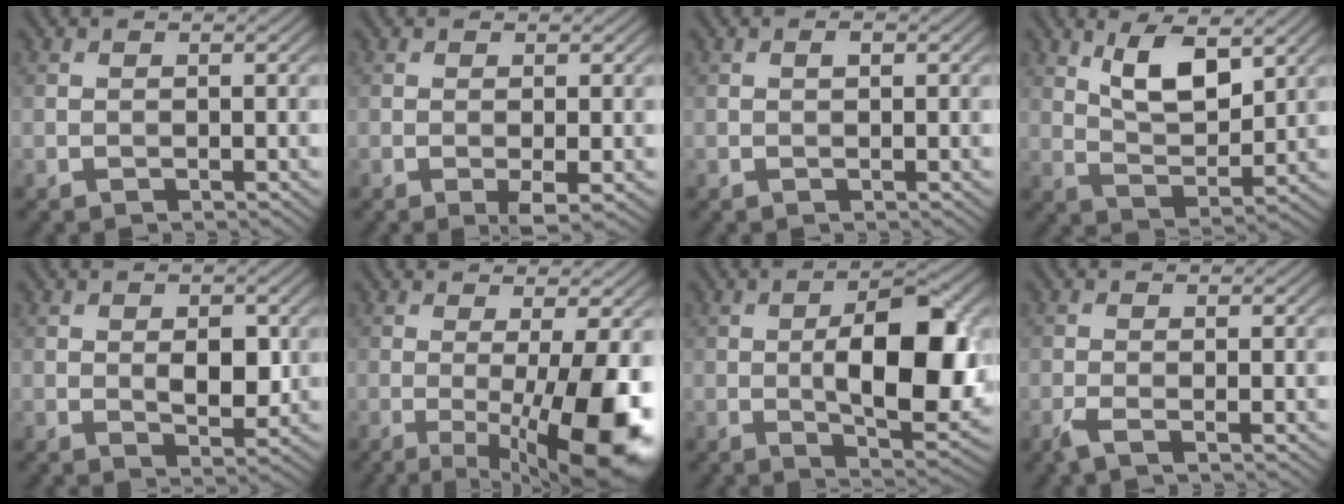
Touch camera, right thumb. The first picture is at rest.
{"total": 1.9, "force": [-0.5, 0.2, 1.8], "torque": [-0.037, -0.003, -0.012]}
{"total": 0.7, "force": [0.2, 0.3, 0.6], "torque": [-0.010, 0.001, 0.002]}
{"total": 7.6, "force": [4.0, 3.1, 5.7], "torque": [-0.114, -0.007, 0.078]}
{"total": 3.9, "force": [0.3, 2.1, 3.3], "torque": [-0.054, -0.005, 0.009]}
{"total": 12.8, "force": [-2.8, 2.9, 12.1], "torque": [-0.159, 0.003, -0.034]}
{"total": 12.2, "force": [-0.2, 5.1, 11.1], "torque": [-0.165, -0.002, -0.003]}
{"total": 1.9, "force": [-0.9, 0.2, 1.6], "torque": [-0.041, 0.002, -0.027]}